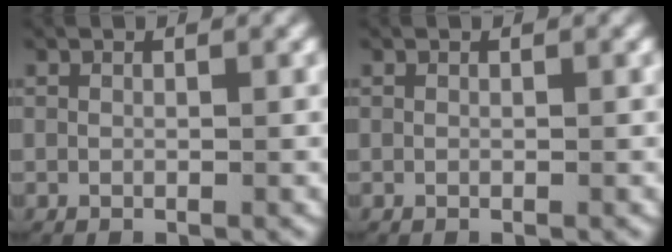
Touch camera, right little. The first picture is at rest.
{"total": 0.0}